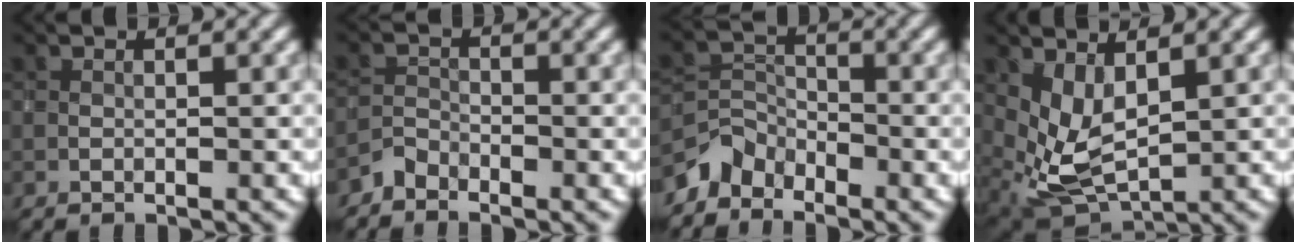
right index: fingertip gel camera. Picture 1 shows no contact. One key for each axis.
{"total": 1.4, "fx": -1.3, "fy": 0.5, "fz": -0.1, "tx": 0.003, "ty": 0.006, "tz": -0.033}
{"total": 2.7, "fx": -2.4, "fy": 1.4, "fz": 0.1, "tx": 0.000, "ty": 0.006, "tz": -0.059}
{"total": 4.3, "fx": 1.4, "fy": 2.1, "fz": 3.4, "tx": -0.082, "ty": -0.012, "tz": 0.033}